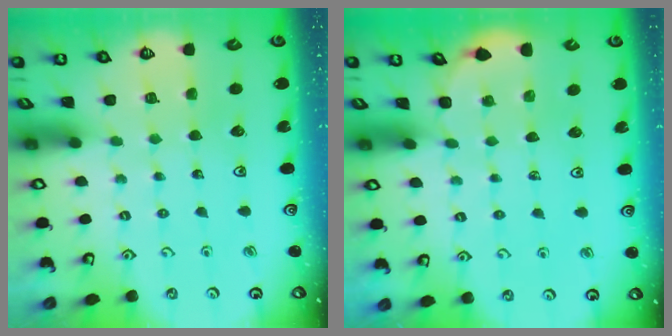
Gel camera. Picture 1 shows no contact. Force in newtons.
{"total": 1.7, "press": 1.6, "slide": 0.1}